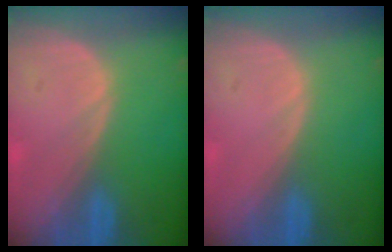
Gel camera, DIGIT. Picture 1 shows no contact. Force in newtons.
{"total": 0.0}